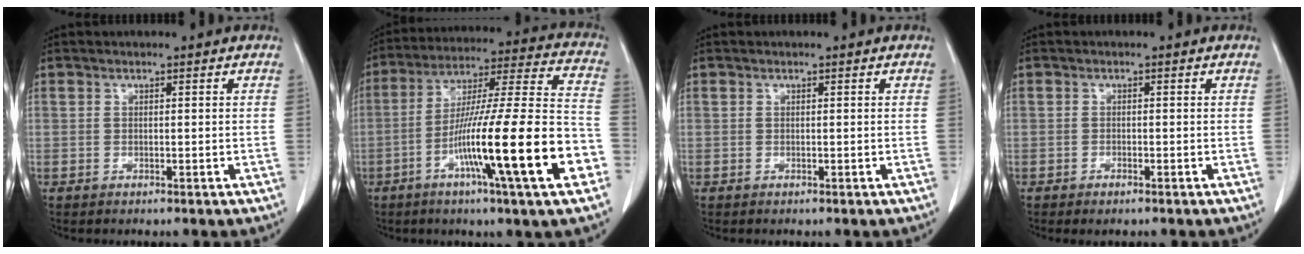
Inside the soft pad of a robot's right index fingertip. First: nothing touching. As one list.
[{"total": 22.1, "force": [-8.1, 0.3, 20.6], "torque": [-0.314, -0.015, -0.137]}, {"total": 0.0}, {"total": 1.0, "force": [-0.7, 0.2, 0.7], "torque": [-0.019, -0.005, -0.007]}]